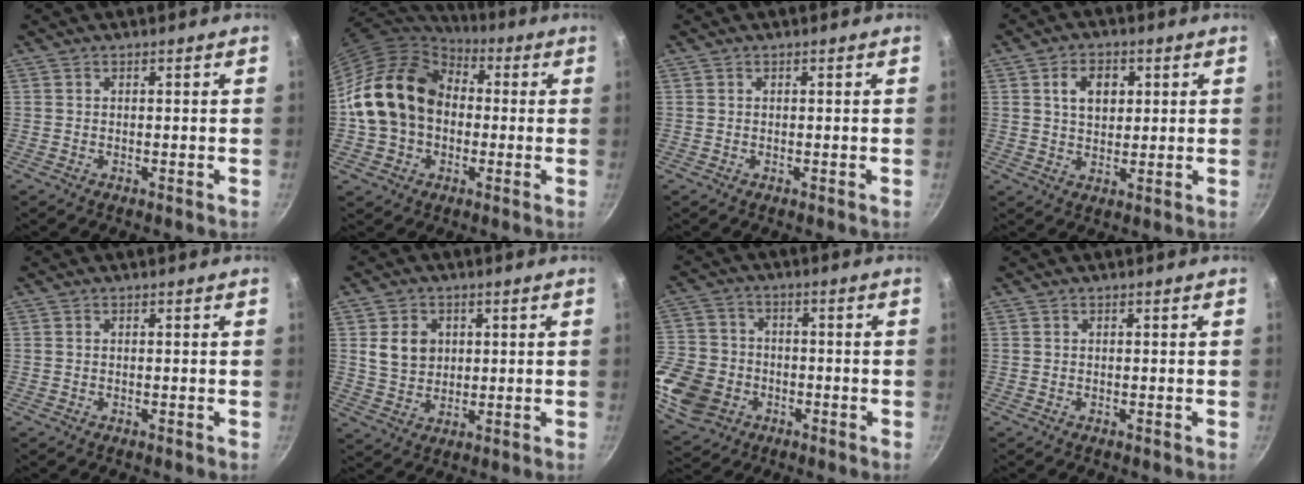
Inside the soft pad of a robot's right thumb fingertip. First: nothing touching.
{"total": 18.4, "force": [0.1, 14.3, 11.5], "torque": [-0.185, 0.043, -0.005]}
{"total": 0.0}
{"total": 6.7, "force": [1.9, 4.6, 4.4], "torque": [-0.054, -0.001, 0.032]}
{"total": 0.0}
{"total": 7.0, "force": [1.6, 5.7, 3.7], "torque": [-0.044, -0.006, 0.033]}
{"total": 16.4, "force": [-4.9, 13.1, 8.5], "torque": [-0.171, 0.030, -0.091]}
{"total": 0.0}